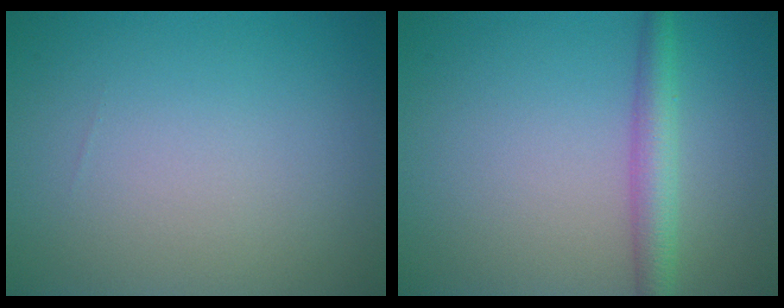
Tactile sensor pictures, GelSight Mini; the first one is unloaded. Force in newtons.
{"total": 3.1, "press": 3.1, "slide": 0.1}